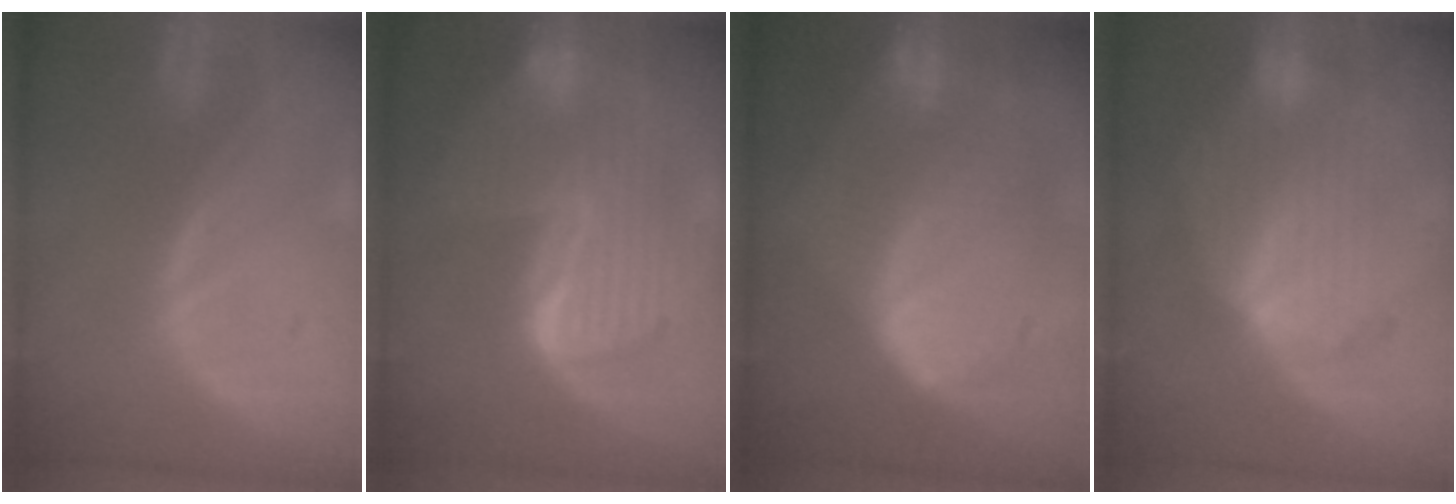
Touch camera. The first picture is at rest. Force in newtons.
{"total": 10.1, "press": 10.1, "slide": 1.0}
{"total": 10.2, "press": 8.8, "slide": 5.2}
{"total": 7.9, "press": 7.9, "slide": 0.2}